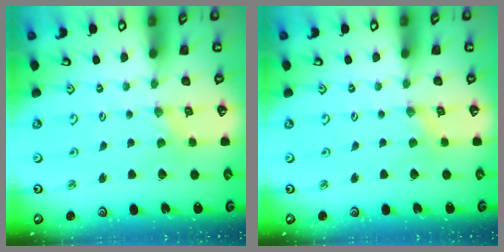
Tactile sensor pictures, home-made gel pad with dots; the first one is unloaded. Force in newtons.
{"total": 0.6, "press": 0.6, "slide": 0.1}